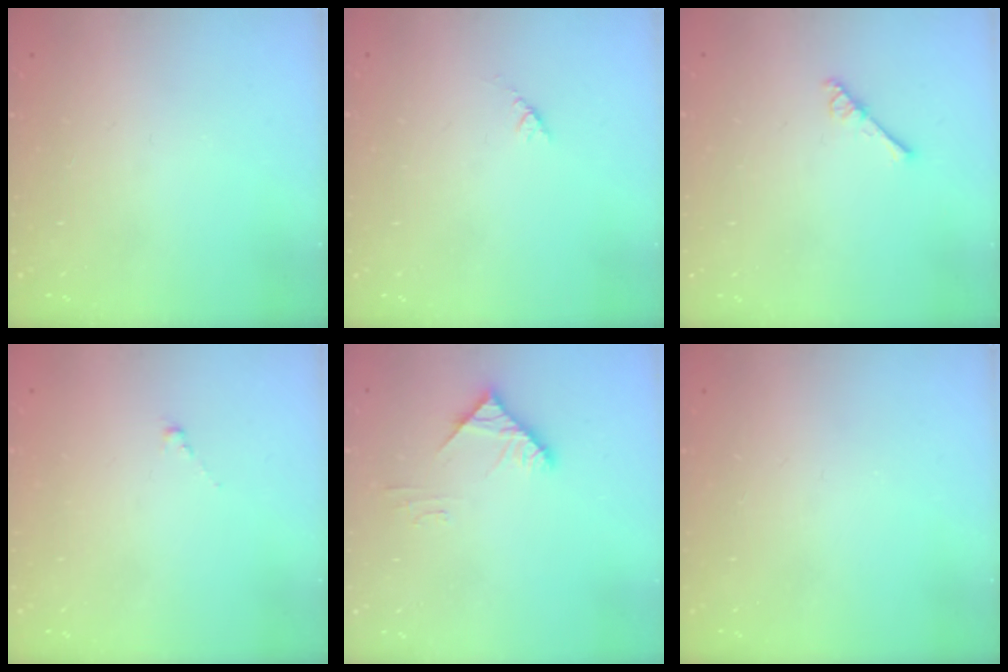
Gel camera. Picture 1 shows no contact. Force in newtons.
{"total": 2.7, "press": 2.6, "slide": 0.4}
{"total": 2.6, "press": 2.6, "slide": 0.3}
{"total": 0.8, "press": 0.7, "slide": 0.5}
{"total": 5.6, "press": 5.6, "slide": 0.6}
{"total": 0.0}